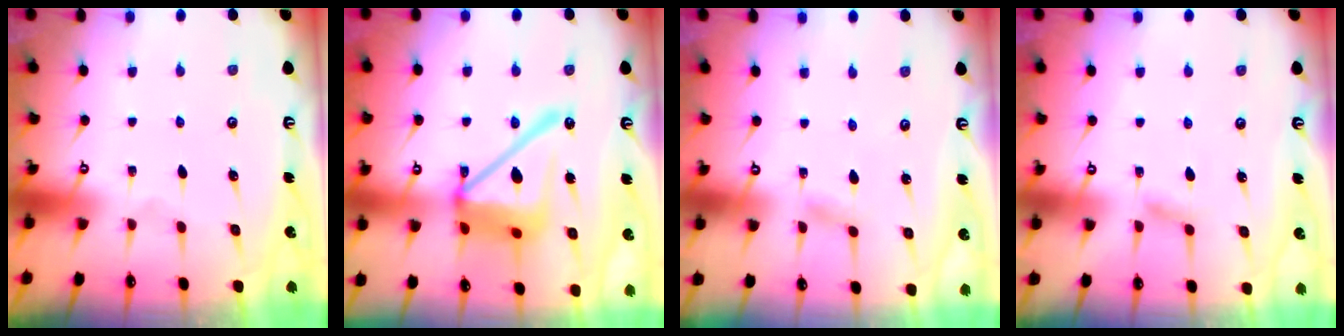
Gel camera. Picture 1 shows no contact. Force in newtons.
{"total": 19.1, "press": 19.0, "slide": 1.9}
{"total": 2.4, "press": 2.3, "slide": 0.3}
{"total": 4.6, "press": 4.5, "slide": 0.6}